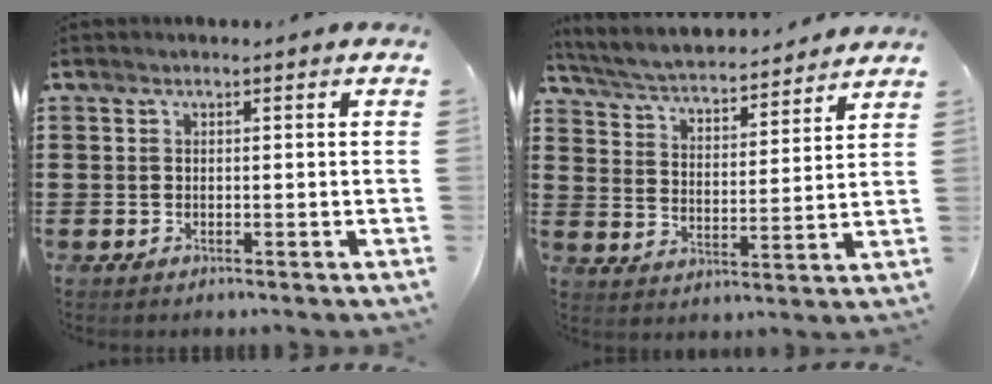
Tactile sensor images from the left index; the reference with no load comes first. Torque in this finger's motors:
{"motor_torque": [1.30, -0.84, 0.23, 0.09]}